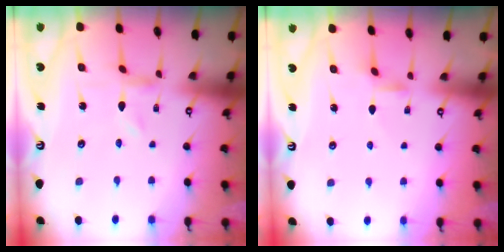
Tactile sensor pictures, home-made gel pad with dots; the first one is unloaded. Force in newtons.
{"total": 2.5, "press": 2.5, "slide": 0.4}